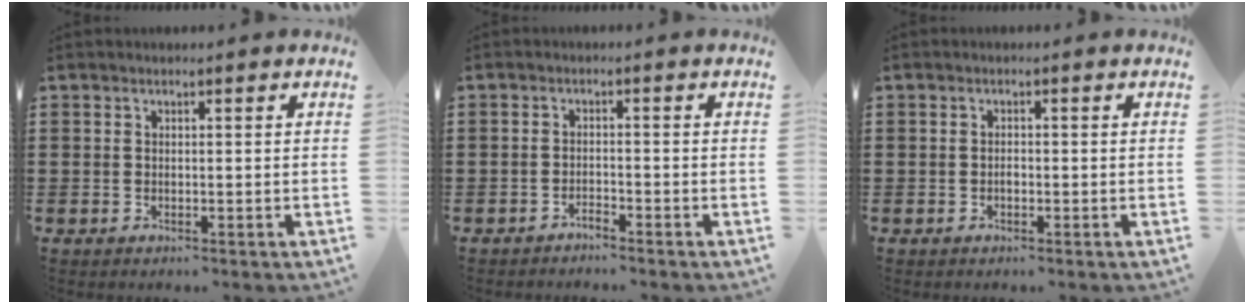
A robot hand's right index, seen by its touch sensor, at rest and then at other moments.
{"total": 1.5, "force": [-1.5, 0.0, 0.1], "torque": [-0.005, 0.004, -0.031]}
{"total": 0.9, "force": [-0.3, 0.3, 0.8], "torque": [-0.019, -0.007, -0.004]}